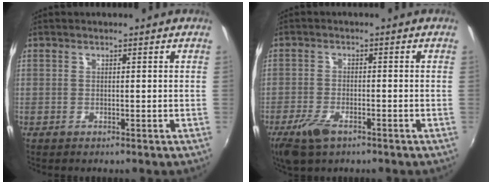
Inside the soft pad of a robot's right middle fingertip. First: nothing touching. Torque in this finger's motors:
{"motor_torque": [0.32, -0.27, 0.11, 0.08]}